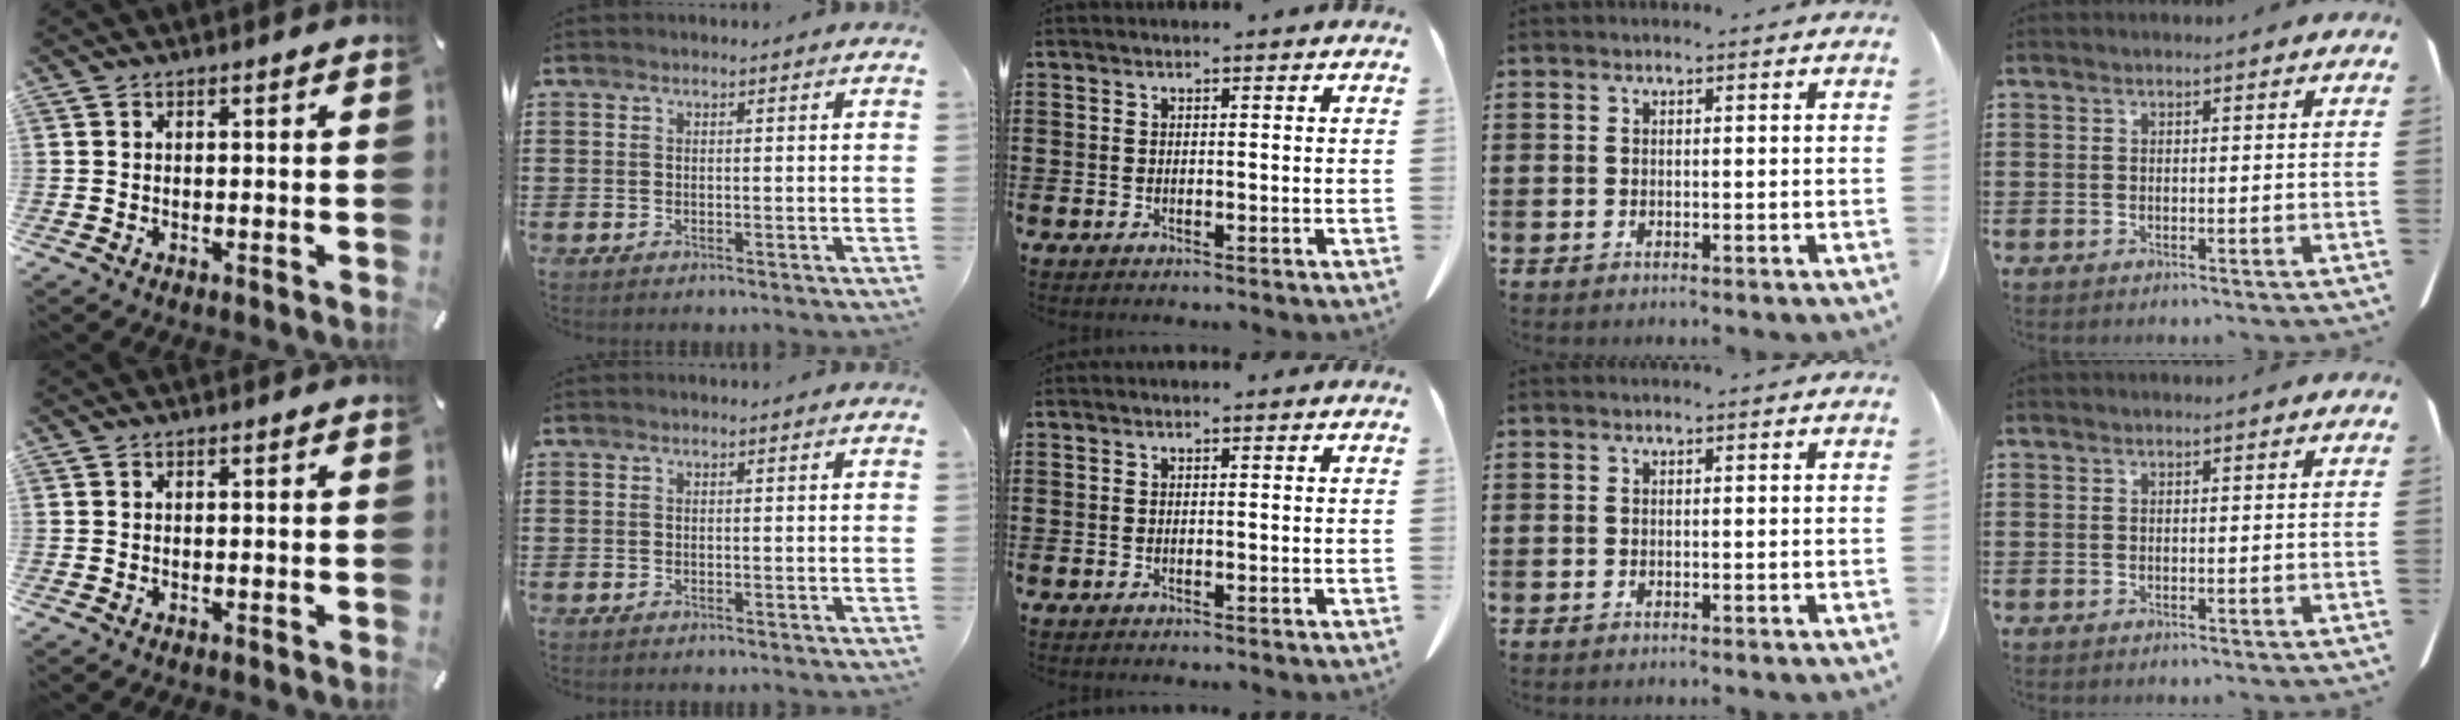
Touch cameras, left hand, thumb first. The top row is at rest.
{}